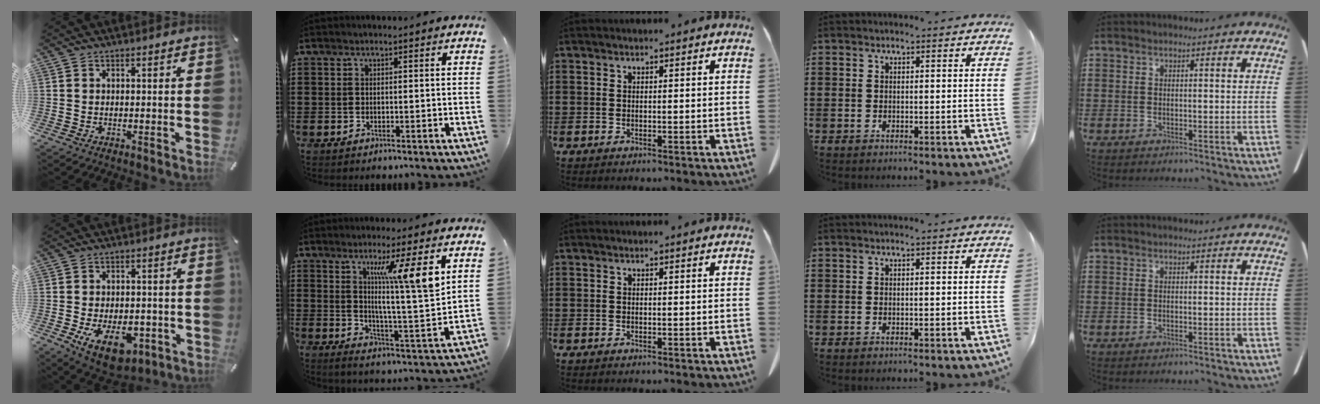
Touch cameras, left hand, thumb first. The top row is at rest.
{"thumb": {"total": 11.9, "force": [-4.2, 7.1, 8.7], "torque": [-0.142, -0.002, -0.068]}, "index": {"total": 11.1, "force": [5.3, 0.5, 9.8], "torque": [-0.176, -0.014, 0.080]}}